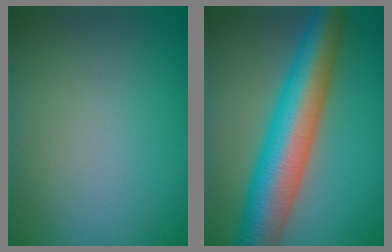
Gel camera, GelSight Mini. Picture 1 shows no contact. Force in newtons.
{"total": 10.2, "press": 10.2, "slide": 0.3}